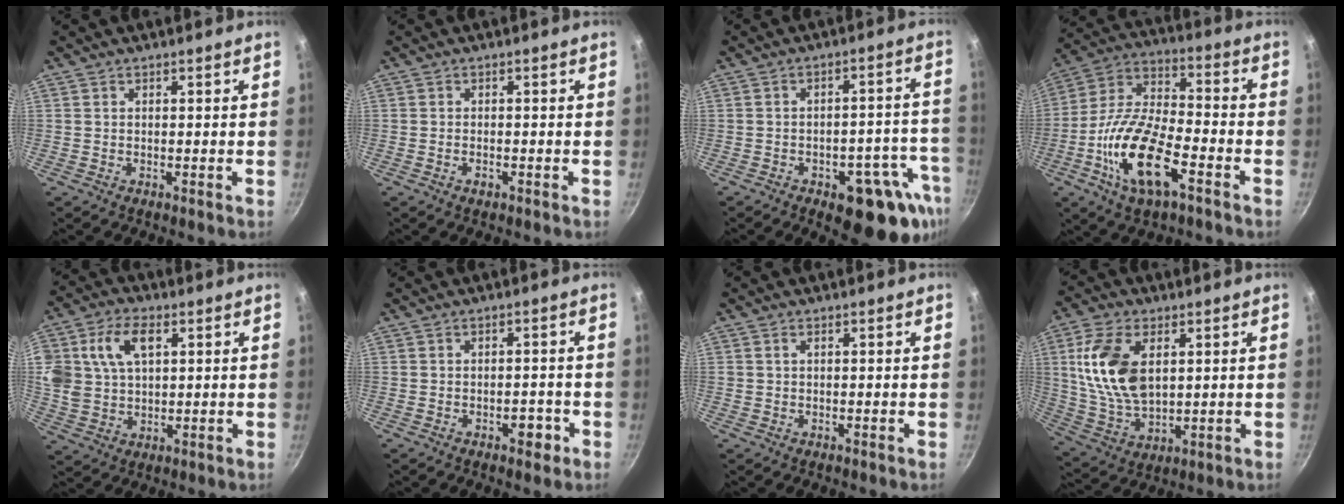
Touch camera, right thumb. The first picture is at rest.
{"total": 1.2, "force": [-0.7, 0.6, 0.8], "torque": [-0.019, 0.003, -0.013]}
{"total": 16.0, "force": [-7.9, 7.1, 12.0], "torque": [-0.086, 0.036, -0.098]}
{"total": 18.0, "force": [-7.3, 7.5, 14.7], "torque": [-0.279, 0.034, -0.149]}
{"total": 14.9, "force": [4.6, 10.0, 10.0], "torque": [-0.206, 0.011, 0.086]}
{"total": 3.3, "force": [-1.6, 1.9, 2.2], "torque": [-0.012, 0.016, -0.018]}
{"total": 0.8, "force": [0.3, 0.6, 0.5], "torque": [-0.007, 0.005, 0.005]}
{"total": 15.0, "force": [3.6, 8.7, 11.7], "torque": [-0.211, -0.015, 0.079]}